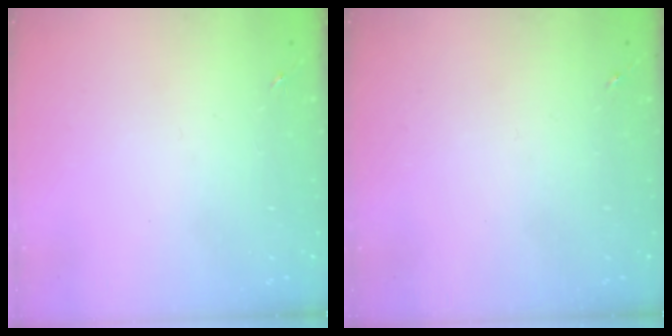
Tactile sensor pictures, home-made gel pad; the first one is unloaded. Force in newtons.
{"total": 0.0}